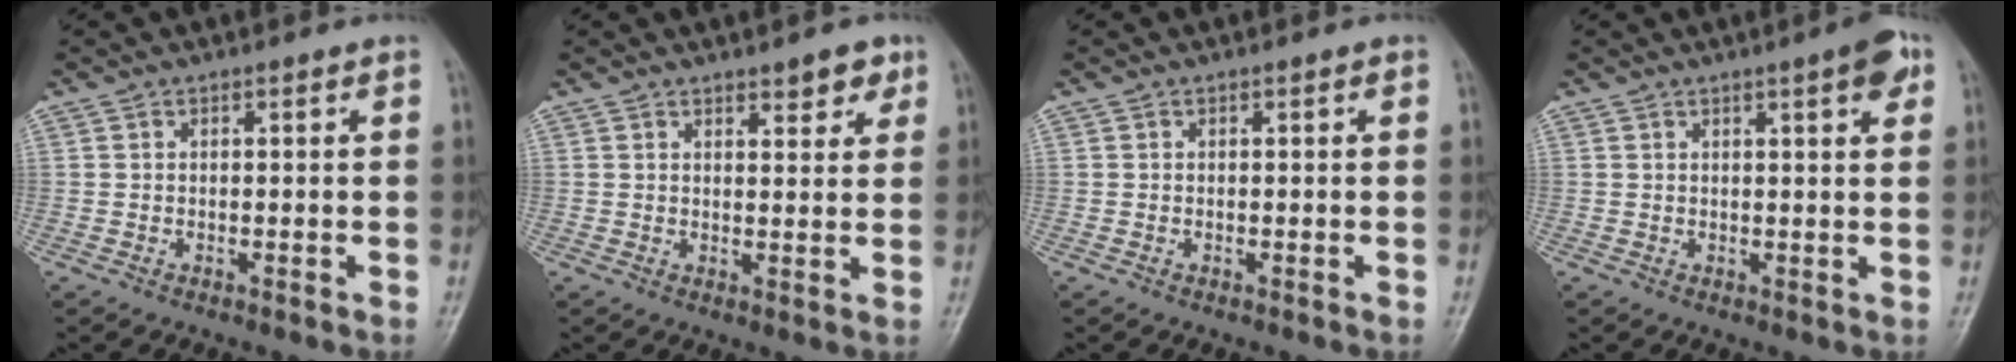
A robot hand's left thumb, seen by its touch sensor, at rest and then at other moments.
{"total": 4.2, "force": [2.8, 1.7, 2.6], "torque": [-0.014, -0.014, 0.035]}
{"total": 0.0}
{"total": 4.4, "force": [2.3, 0.9, 3.7], "torque": [-0.041, -0.005, 0.027]}